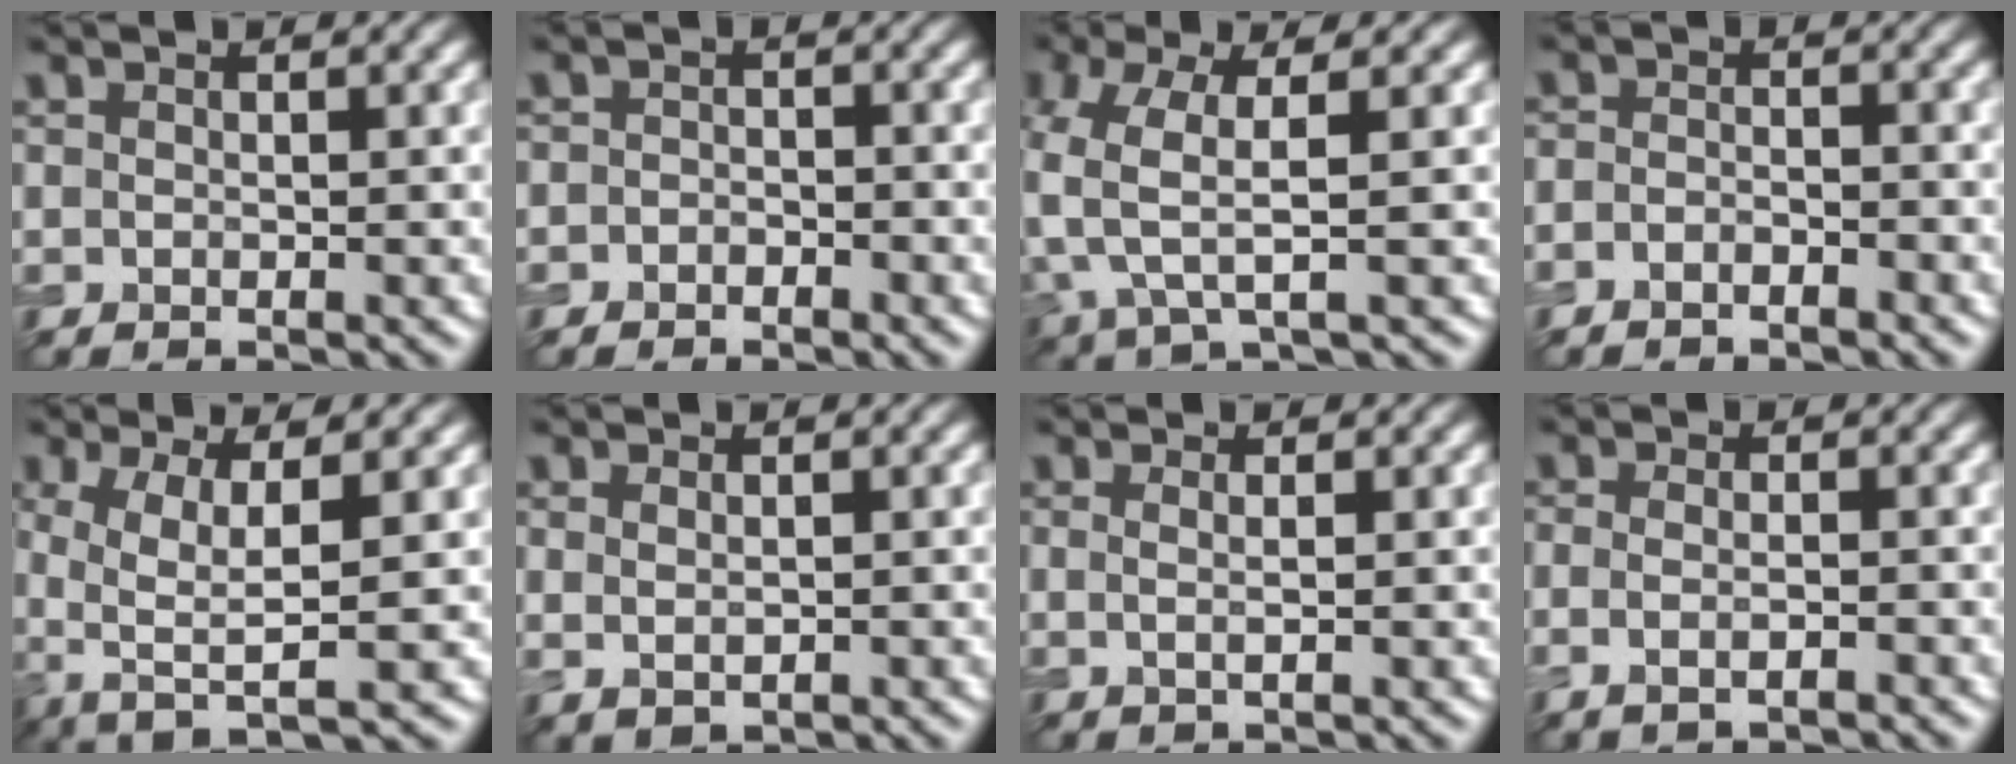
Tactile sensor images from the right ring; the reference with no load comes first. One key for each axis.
{"total": 1.2, "fx": -0.9, "fy": 0.8, "fz": 0.3, "tx": -0.001, "ty": 0.004, "tz": -0.018}
{"total": 5.8, "fx": 0.0, "fy": 2.4, "fz": 5.3, "tx": -0.144, "ty": -0.007, "tz": -0.002}
{"total": 1.8, "fx": -1.5, "fy": 0.8, "fz": 0.7, "tx": -0.013, "ty": 0.002, "tz": -0.032}
{"total": 5.6, "fx": -1.0, "fy": 1.9, "fz": 5.2, "tx": -0.107, "ty": -0.005, "tz": -0.019}
{"total": 1.4, "fx": 0.3, "fy": 0.8, "fz": 1.1, "tx": -0.023, "ty": -0.004, "tz": 0.011}
{"total": 1.2, "fx": 0.1, "fy": 0.4, "fz": 1.1, "tx": -0.019, "ty": -0.003, "tz": -0.002}
{"total": 2.1, "fx": -1.0, "fy": 0.8, "fz": 1.7, "tx": -0.030, "ty": -0.004, "tz": -0.019}